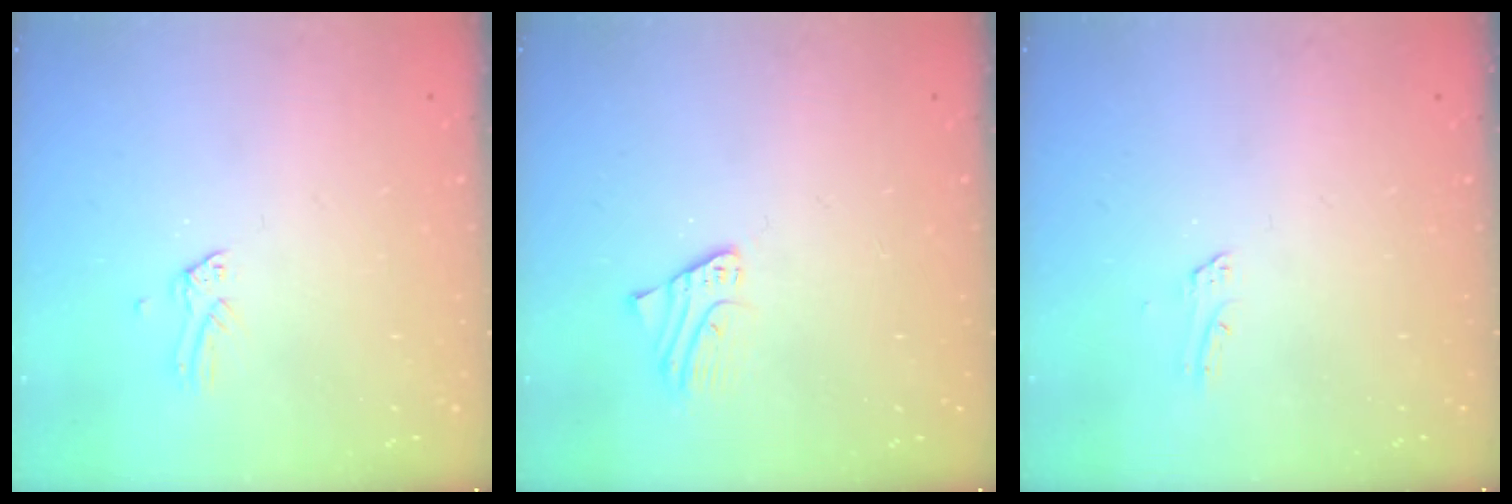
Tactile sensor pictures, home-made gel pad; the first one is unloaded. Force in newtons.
{"total": 1.9, "press": 1.9, "slide": 0.1}
{"total": 1.4, "press": 1.4, "slide": 0.1}